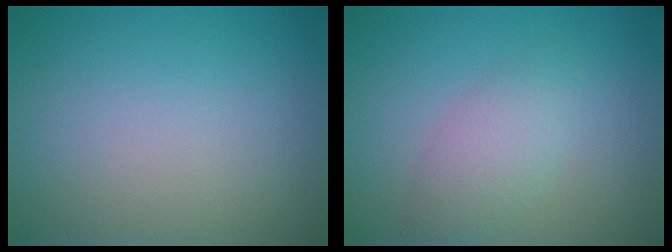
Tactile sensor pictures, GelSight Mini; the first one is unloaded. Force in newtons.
{"total": 2.7, "press": 2.7, "slide": 0.1}